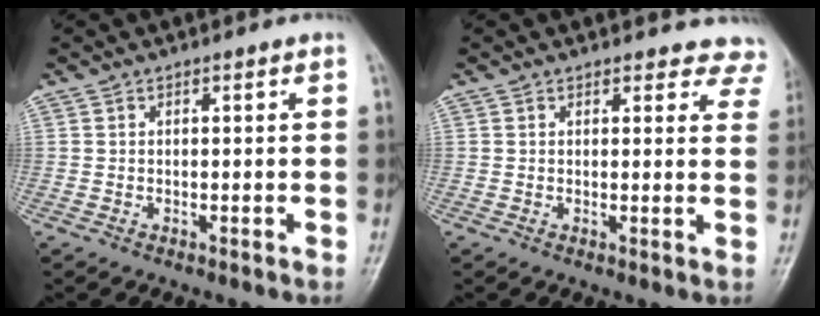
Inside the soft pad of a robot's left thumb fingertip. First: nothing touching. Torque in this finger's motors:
{"motor_torque": [-0.01, 0.09, -0.05, 0.16, -0.03]}